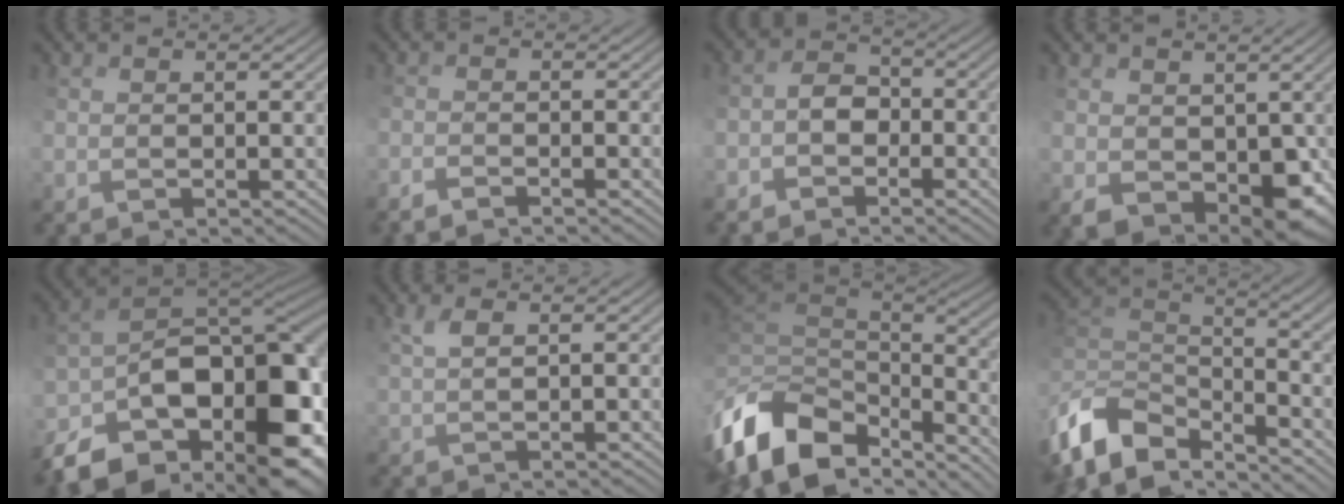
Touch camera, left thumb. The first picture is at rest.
{"total": 2.6, "force": [-2.4, -0.3, 0.9], "torque": [-0.015, -0.001, -0.050]}
{"total": 3.7, "force": [-2.5, 2.0, 1.7], "torque": [-0.035, 0.005, -0.051]}
{"total": 8.0, "force": [0.0, 6.0, 5.3], "torque": [-0.109, -0.032, 0.018]}
{"total": 16.6, "force": [-6.7, 9.5, 11.9], "torque": [-0.223, -0.030, -0.094]}
{"total": 2.2, "force": [1.8, -0.9, 0.8], "torque": [-0.006, 0.019, 0.040]}
{"total": 12.2, "force": [-5.1, 8.0, 7.7], "torque": [-0.200, -0.006, -0.069]}
{"total": 7.9, "force": [-4.5, 3.9, 5.2], "torque": [-0.109, 0.006, -0.091]}